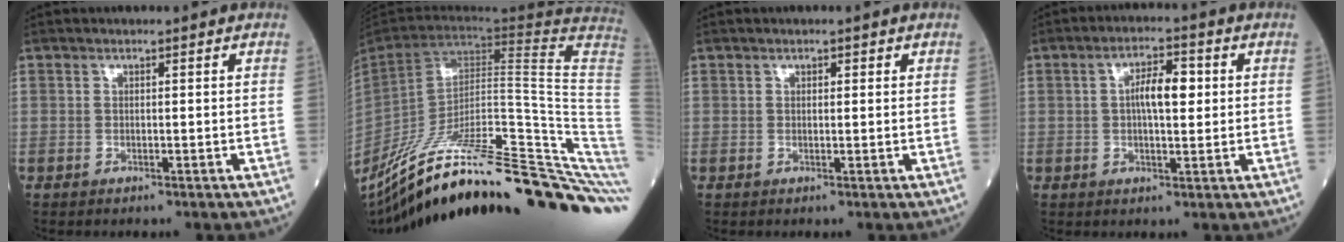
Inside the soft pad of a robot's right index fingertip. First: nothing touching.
{"total": 38.6, "force": [-28.3, 2.8, 26.1], "torque": [-0.265, -0.052, -0.401]}
{"total": 0.8, "force": [0.5, 0.5, 0.5], "torque": [-0.007, 0.001, 0.004]}
{"total": 5.7, "force": [0.8, 1.8, 5.3], "torque": [-0.094, 0.014, 0.012]}